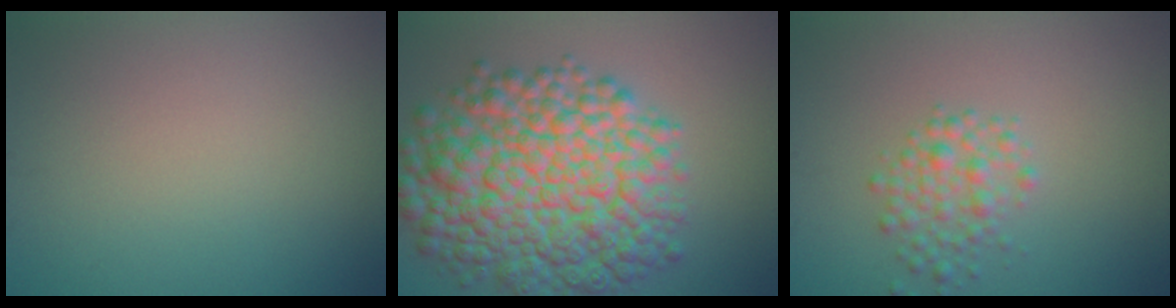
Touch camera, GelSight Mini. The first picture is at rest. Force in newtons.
{"total": 11.9, "press": 11.9, "slide": 0.3}
{"total": 2.4, "press": 2.4, "slide": 0.1}